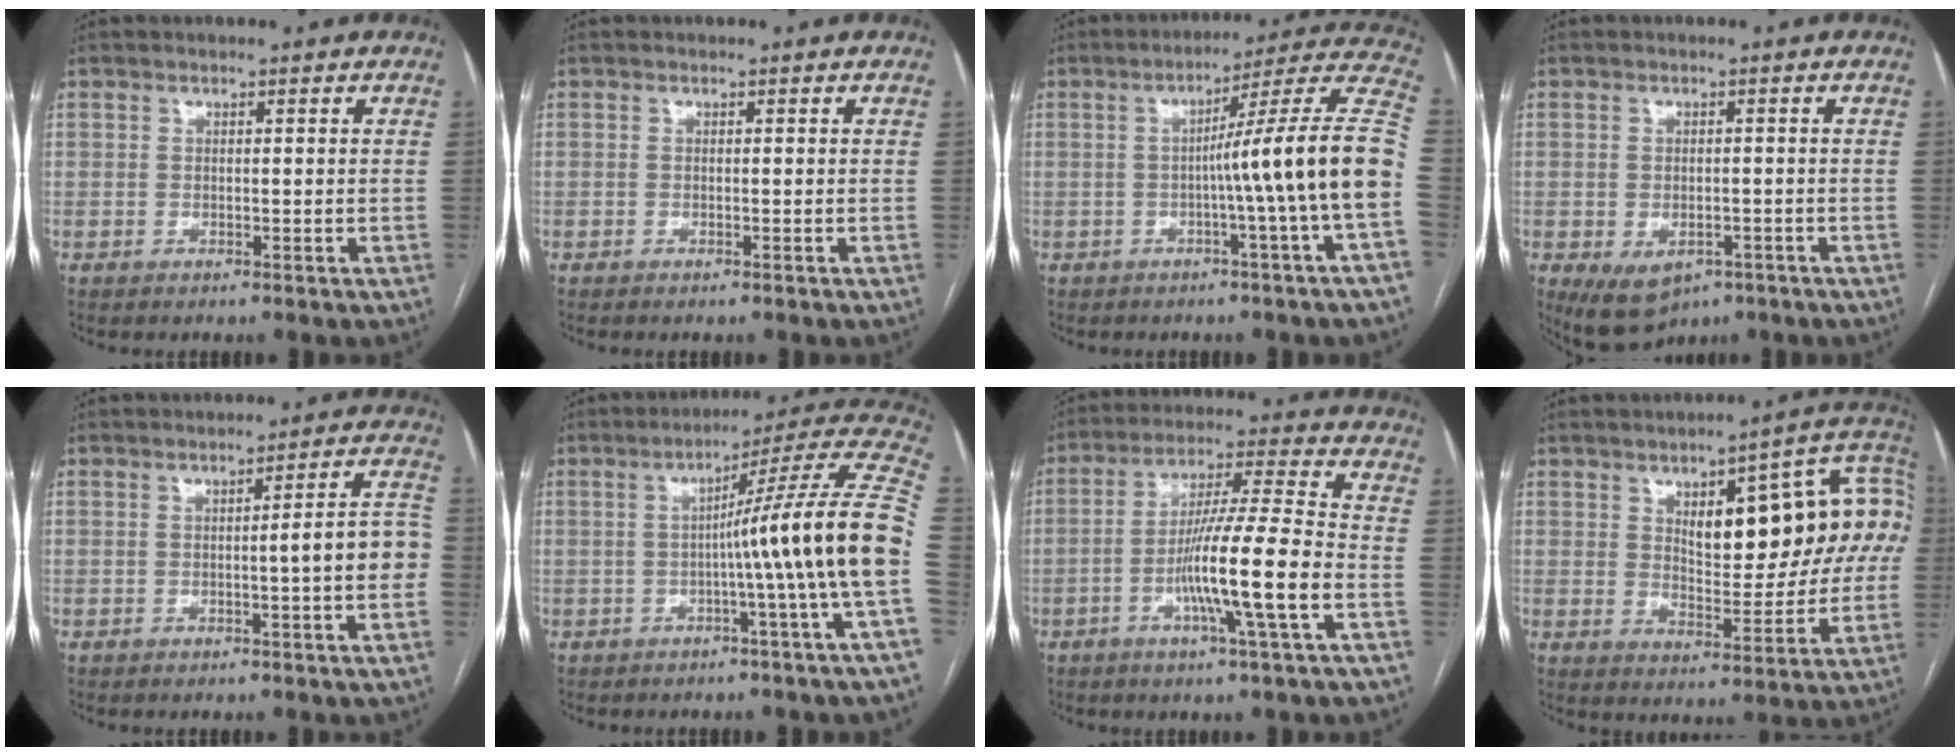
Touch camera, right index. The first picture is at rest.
{"total": 0.0}
{"total": 16.1, "force": [-2.4, -2.7, 15.7], "torque": [-0.202, 0.019, -0.044]}
{"total": 7.1, "force": [-3.6, 4.5, 4.1], "torque": [-0.072, -0.002, -0.044]}
{"total": 6.9, "force": [-1.2, -0.1, 6.8], "torque": [-0.082, 0.018, -0.020]}
{"total": 17.5, "force": [-2.3, -2.8, 17.2], "torque": [-0.212, 0.021, -0.046]}
{"total": 13.8, "force": [-4.2, -1.1, 13.1], "torque": [-0.235, -0.004, -0.081]}
{"total": 17.5, "force": [3.9, 6.4, 15.8], "torque": [-0.205, 0.038, 0.056]}